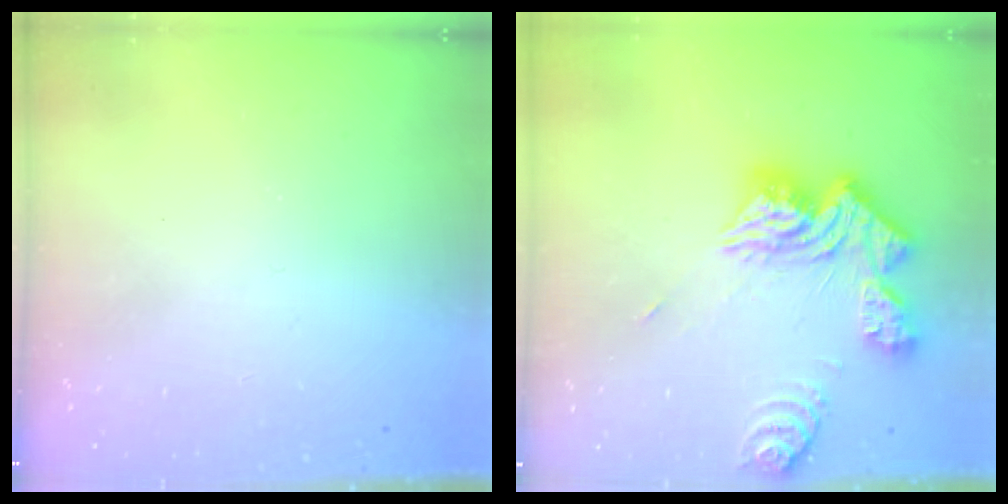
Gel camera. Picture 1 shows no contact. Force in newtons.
{"total": 18.5, "press": 18.4, "slide": 1.6}